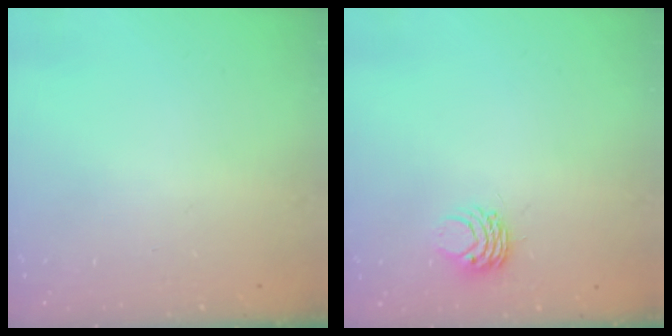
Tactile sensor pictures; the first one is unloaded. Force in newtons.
{"total": 4.7, "press": 4.7, "slide": 0.4}